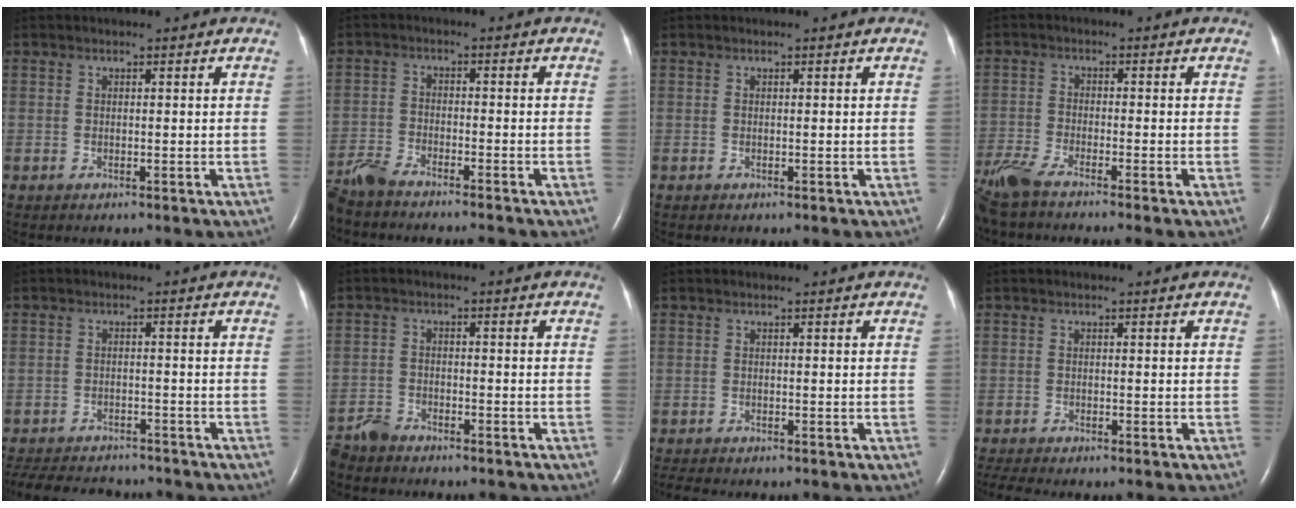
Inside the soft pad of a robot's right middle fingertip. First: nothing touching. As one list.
[{"total": 8.0, "force": [-7.3, 0.6, 3.1], "torque": [-0.058, -0.017, -0.126]}, {"total": 0.0}, {"total": 8.0, "force": [-6.8, -0.3, 4.2], "torque": [-0.084, -0.022, -0.124]}, {"total": 13.4, "force": [-11.9, 4.2, 4.5], "torque": [-0.105, -0.004, -0.163]}, {"total": 5.0, "force": [-4.8, 1.4, 0.8], "torque": [-0.018, -0.012, -0.085]}, {"total": 3.2, "force": [-2.8, 0.6, 1.4], "torque": [-0.024, -0.007, -0.038]}, {"total": 4.2, "force": [-3.6, 0.5, 2.1], "torque": [-0.037, -0.007, -0.054]}]